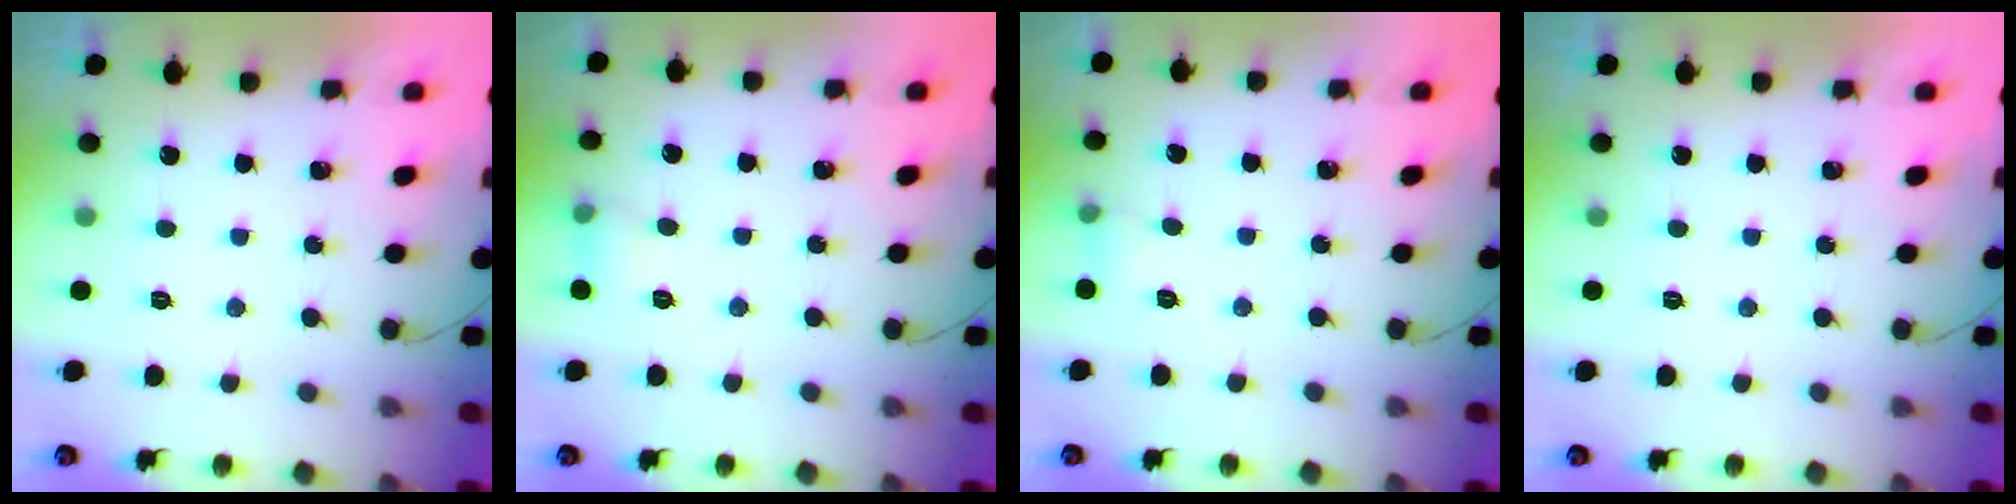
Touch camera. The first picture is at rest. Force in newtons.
{"total": 5.6, "press": 5.4, "slide": 1.5}
{"total": 4.7, "press": 4.5, "slide": 1.5}
{"total": 0.0}